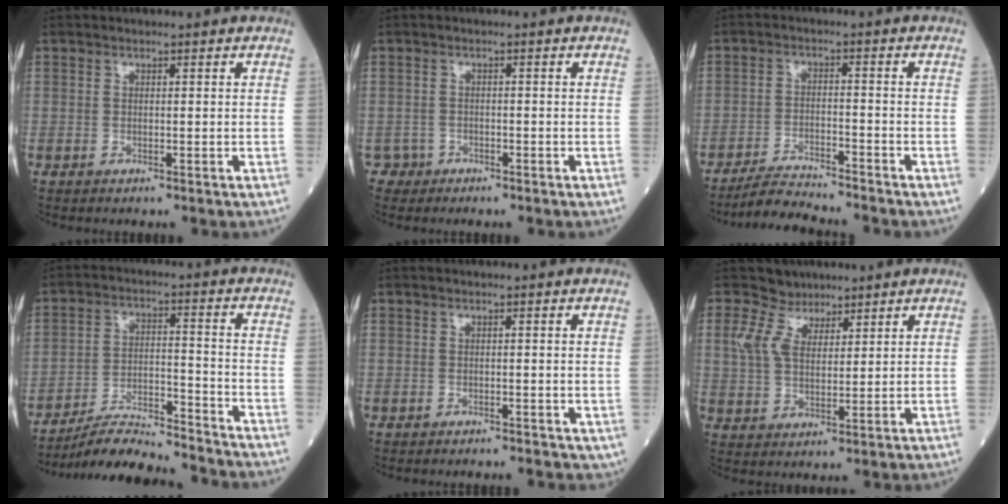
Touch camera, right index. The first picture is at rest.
{"total": 1.6, "force": [-1.0, 1.1, -0.7], "torque": [0.011, 0.008, -0.018]}
{"total": 6.6, "force": [-6.3, -0.3, 1.7], "torque": [-0.027, -0.016, -0.112]}
{"total": 11.2, "force": [-10.8, -0.2, 2.6], "torque": [-0.043, 0.011, -0.190]}
{"total": 1.2, "force": [-0.8, 0.7, 0.6], "torque": [-0.006, 0.001, -0.004]}
{"total": 5.6, "force": [4.1, 3.3, 2.0], "torque": [-0.056, 0.012, 0.087]}